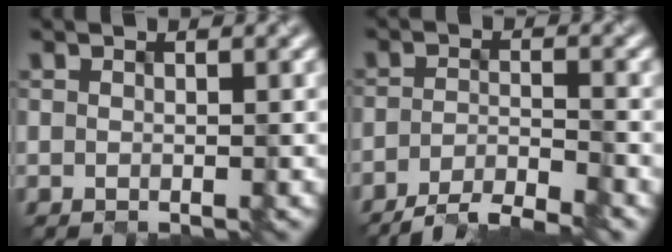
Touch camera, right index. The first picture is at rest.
{"total": 4.7, "force": [-4.0, 0.7, 2.5], "torque": [-0.034, -0.003, -0.074]}